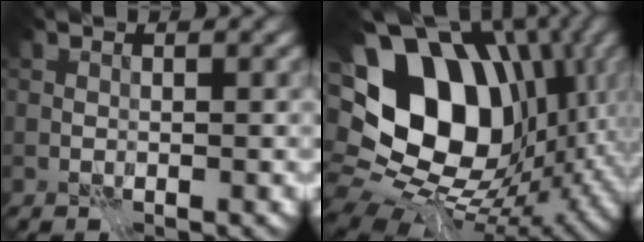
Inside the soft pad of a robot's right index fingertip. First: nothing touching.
{"total": 18.9, "force": [2.7, 14.0, 12.4], "torque": [-0.180, 0.012, 0.065]}